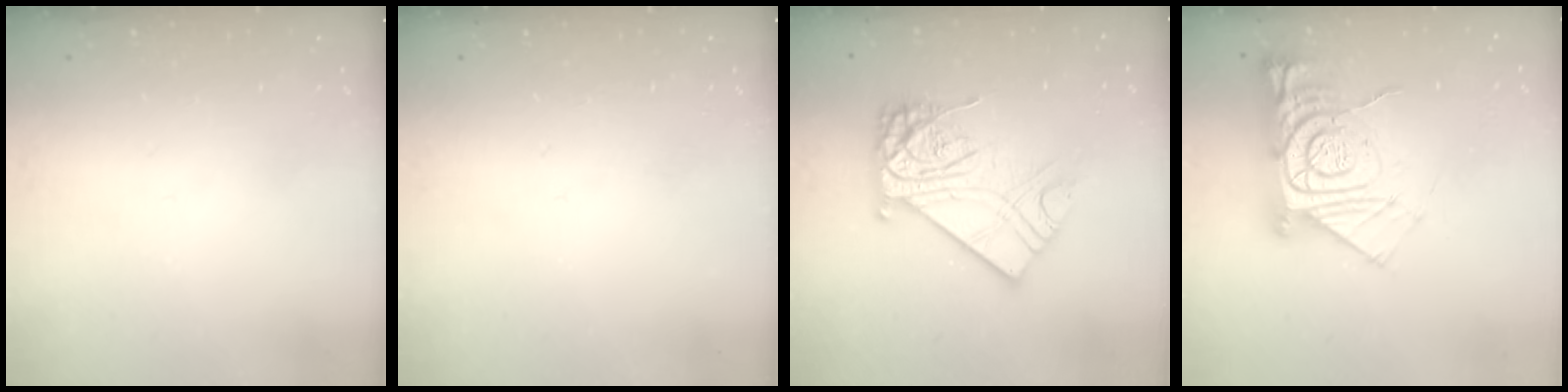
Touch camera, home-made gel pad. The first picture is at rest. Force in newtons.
{"total": 0.0}
{"total": 15.8, "press": 15.7, "slide": 1.3}
{"total": 17.8, "press": 17.7, "slide": 1.6}